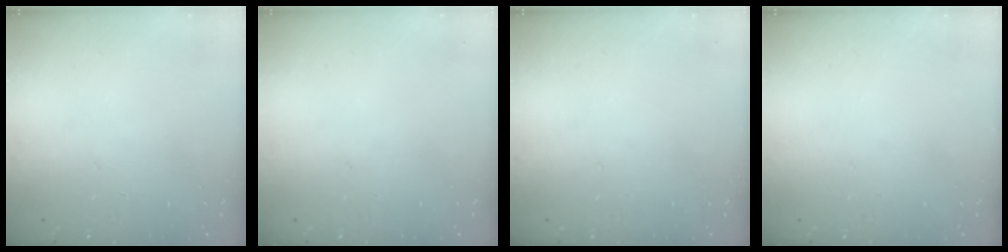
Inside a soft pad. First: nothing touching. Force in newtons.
{"total": 0.0}
{"total": 0.0}
{"total": 0.0}